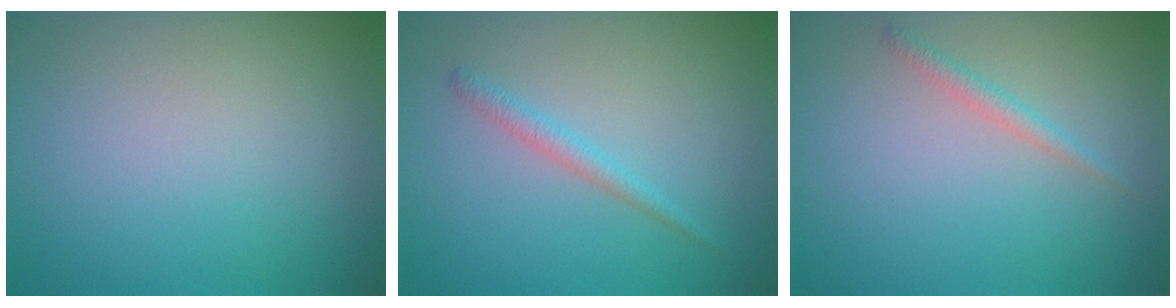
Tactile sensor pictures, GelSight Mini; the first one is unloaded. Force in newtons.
{"total": 1.4, "press": 1.4, "slide": 0.1}
{"total": 1.2, "press": 1.2, "slide": 0.0}